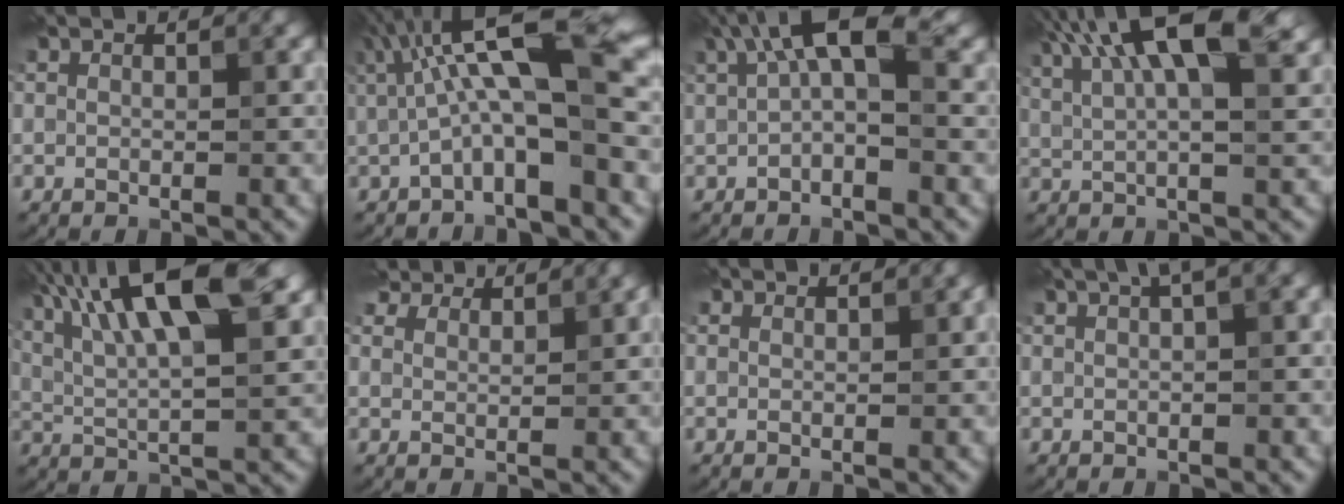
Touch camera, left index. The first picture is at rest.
{"total": 9.3, "force": [1.4, 2.4, 8.9], "torque": [-0.142, 0.017, 0.014]}
{"total": 5.2, "force": [1.6, 1.8, 4.7], "torque": [-0.077, 0.012, 0.017]}
{"total": 10.1, "force": [5.0, 3.1, 8.3], "torque": [-0.137, 0.025, 0.075]}
{"total": 11.4, "force": [5.1, 3.1, 9.7], "torque": [-0.163, 0.015, 0.081]}
{"total": 5.2, "force": [4.3, 2.2, 2.0], "torque": [-0.048, 0.009, 0.072]}
{"total": 0.8, "force": [0.7, 0.2, 0.2], "torque": [-0.003, -0.001, 0.010]}
{"total": 3.5, "force": [1.8, 0.7, 2.9], "torque": [-0.039, 0.013, 0.028]}